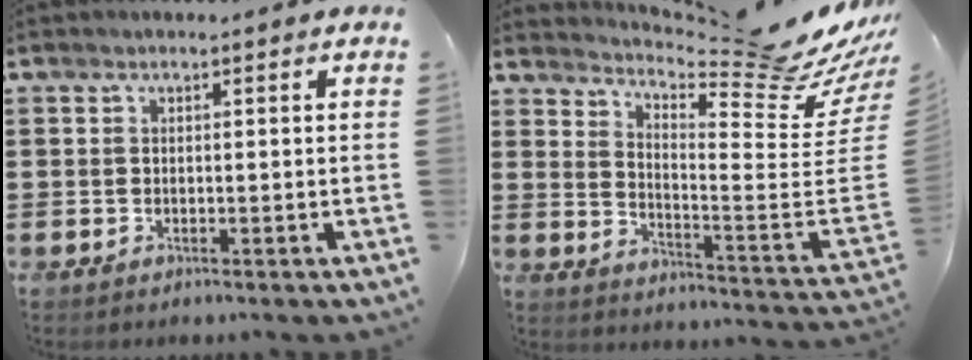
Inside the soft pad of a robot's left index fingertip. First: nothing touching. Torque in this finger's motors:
{"motor_torque": [-2.14, 0.00, -0.12, 0.00]}